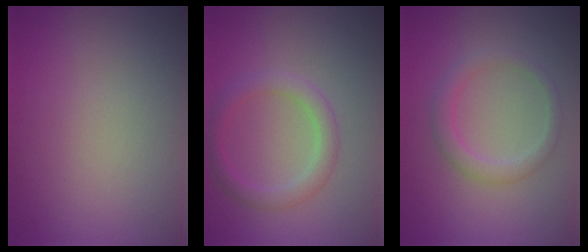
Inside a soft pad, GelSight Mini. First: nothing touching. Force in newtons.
{"total": 2.5, "press": 2.5, "slide": 0.1}
{"total": 2.2, "press": 2.2, "slide": 0.1}